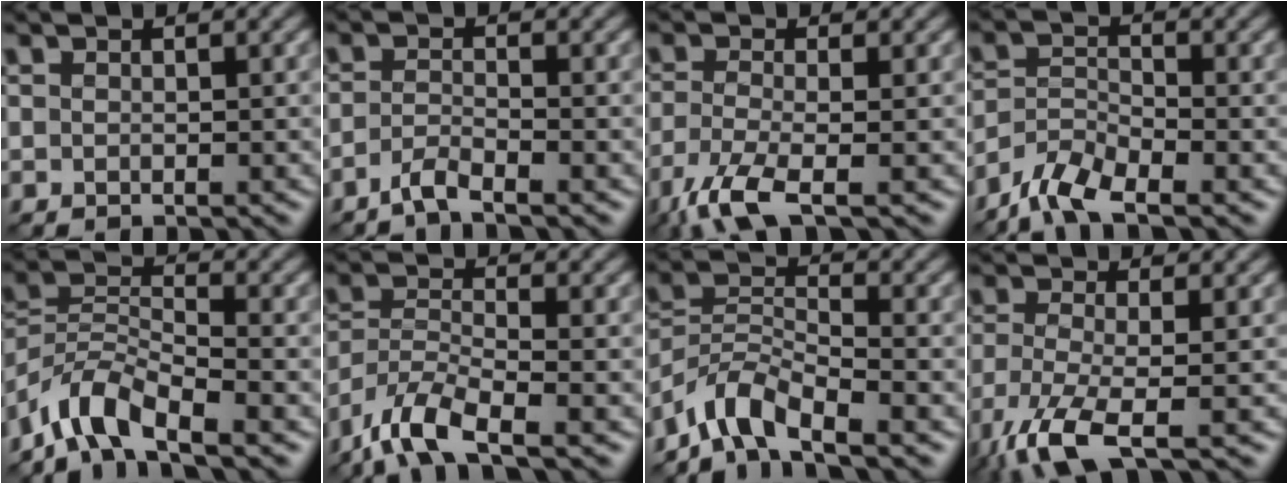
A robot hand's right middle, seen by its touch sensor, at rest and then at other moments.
{"total": 1.8, "force": [-1.5, 0.2, 1.1], "torque": [-0.023, 0.003, -0.040]}
{"total": 5.1, "force": [-3.1, 1.4, 3.8], "torque": [-0.085, -0.009, -0.072]}
{"total": 4.6, "force": [-3.7, 1.4, 2.3], "torque": [-0.047, -0.002, -0.080]}
{"total": 5.8, "force": [-4.4, 1.9, 3.1], "torque": [-0.058, 0.005, -0.096]}
{"total": 6.2, "force": [-4.5, 1.8, 3.9], "torque": [-0.078, -0.002, -0.096]}
{"total": 5.0, "force": [-3.9, 1.6, 2.6], "torque": [-0.046, 0.005, -0.086]}
{"total": 5.9, "force": [-3.4, 1.5, 4.6], "torque": [-0.106, -0.012, -0.077]}